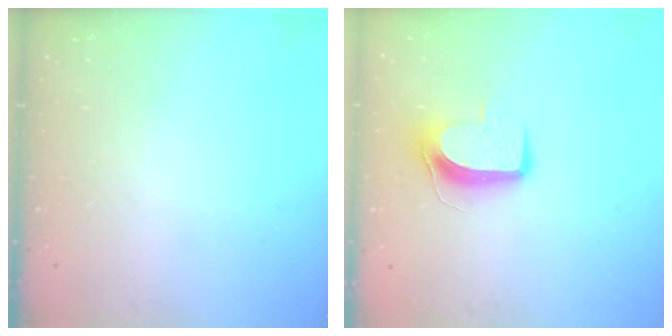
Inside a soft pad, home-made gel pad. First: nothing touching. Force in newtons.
{"total": 9.3, "press": 9.2, "slide": 0.9}